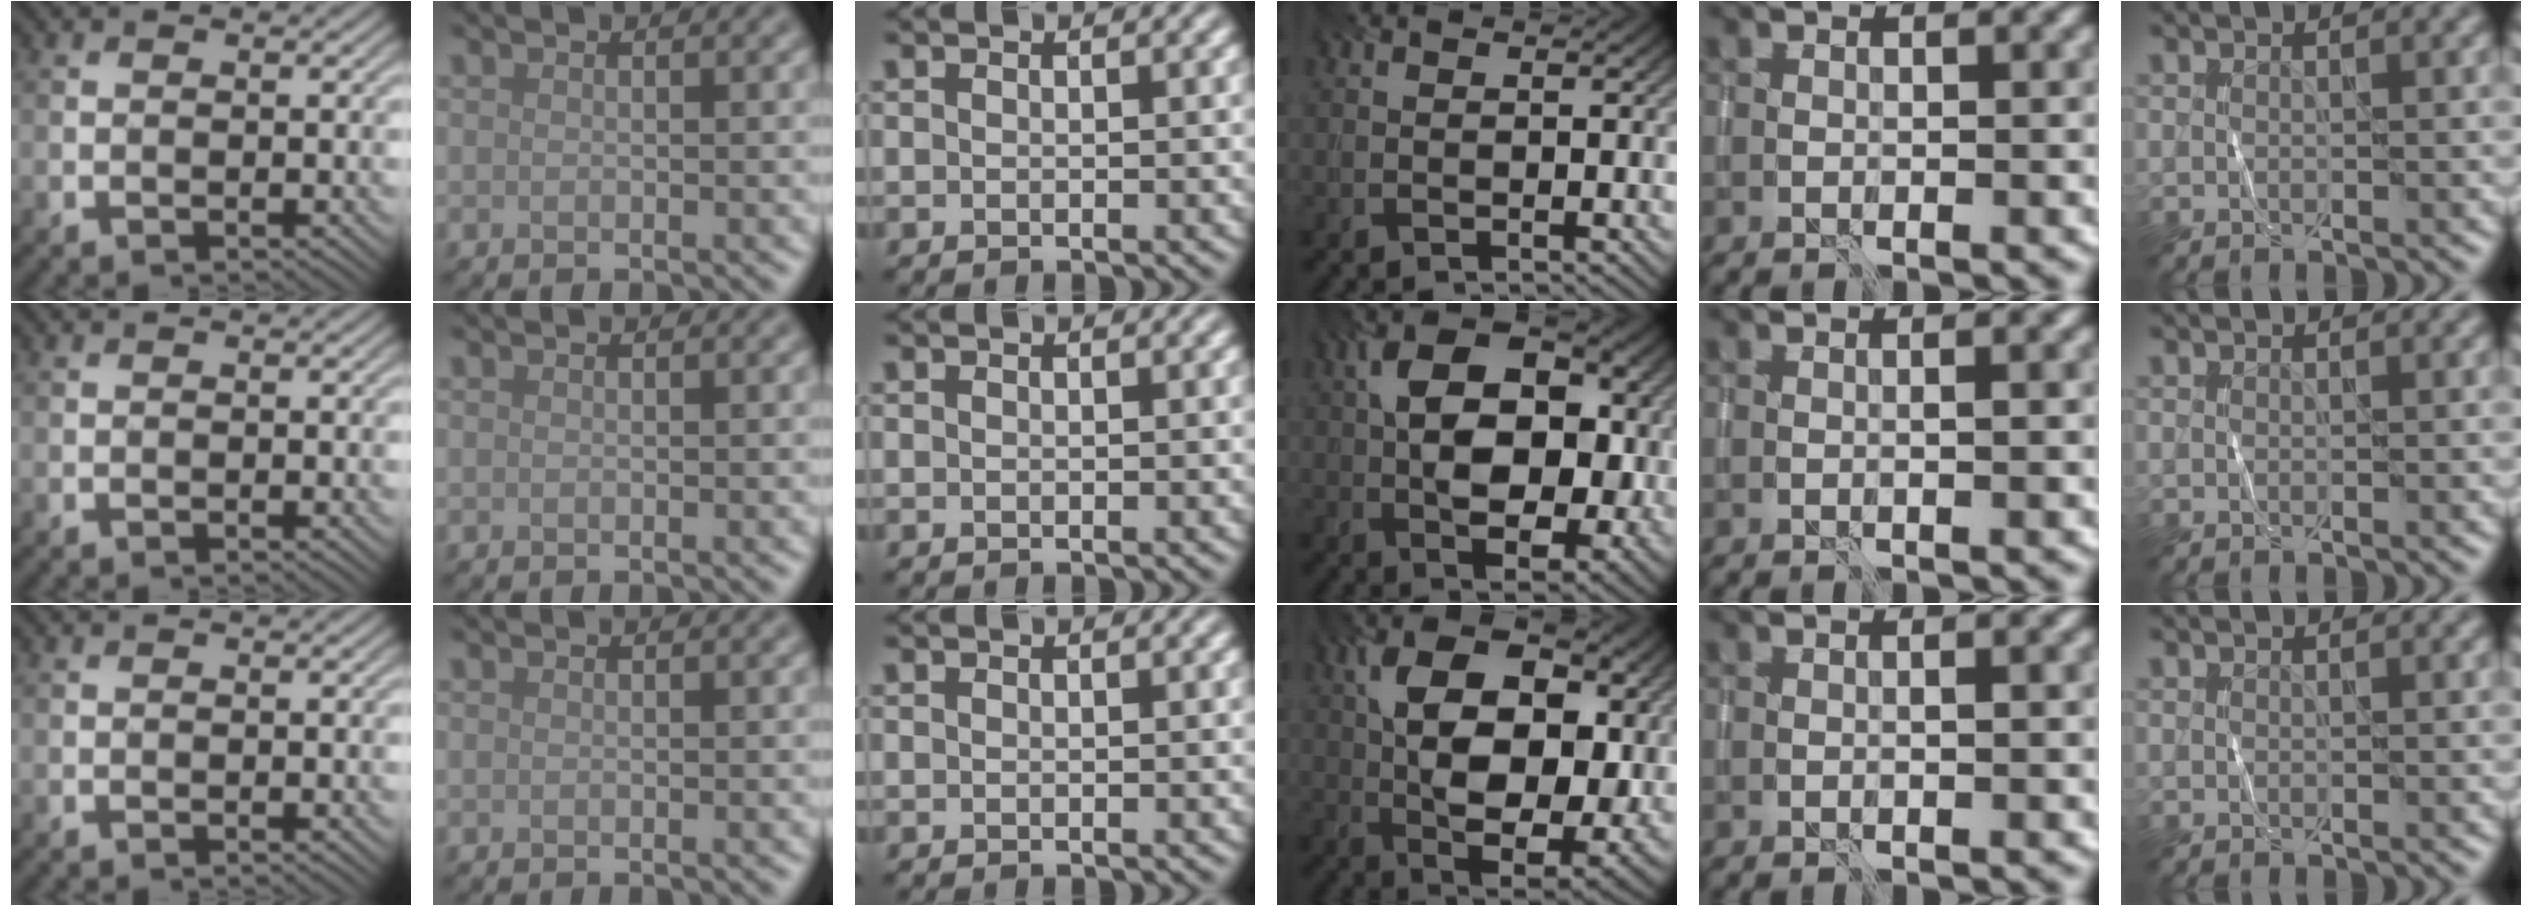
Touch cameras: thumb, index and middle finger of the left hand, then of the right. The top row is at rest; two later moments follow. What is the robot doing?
{"motion": "wrap", "object": "sponge"}